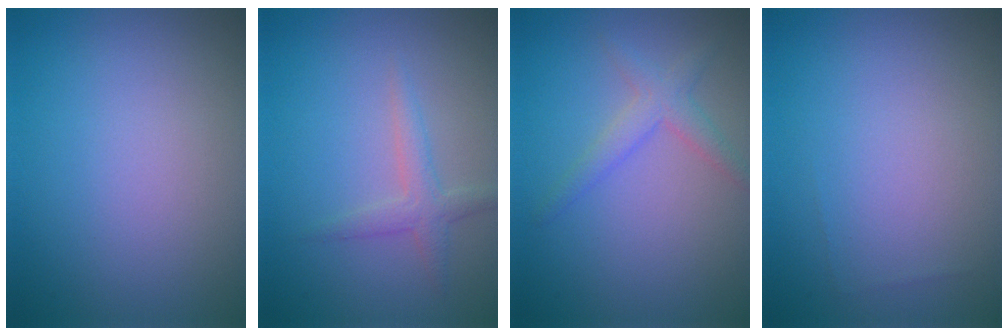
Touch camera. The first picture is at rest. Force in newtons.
{"total": 1.9, "press": 1.9, "slide": 0.0}
{"total": 2.1, "press": 2.1, "slide": 0.1}
{"total": 0.0}